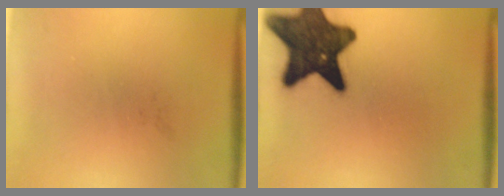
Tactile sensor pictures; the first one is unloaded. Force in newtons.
{"total": 15.4}